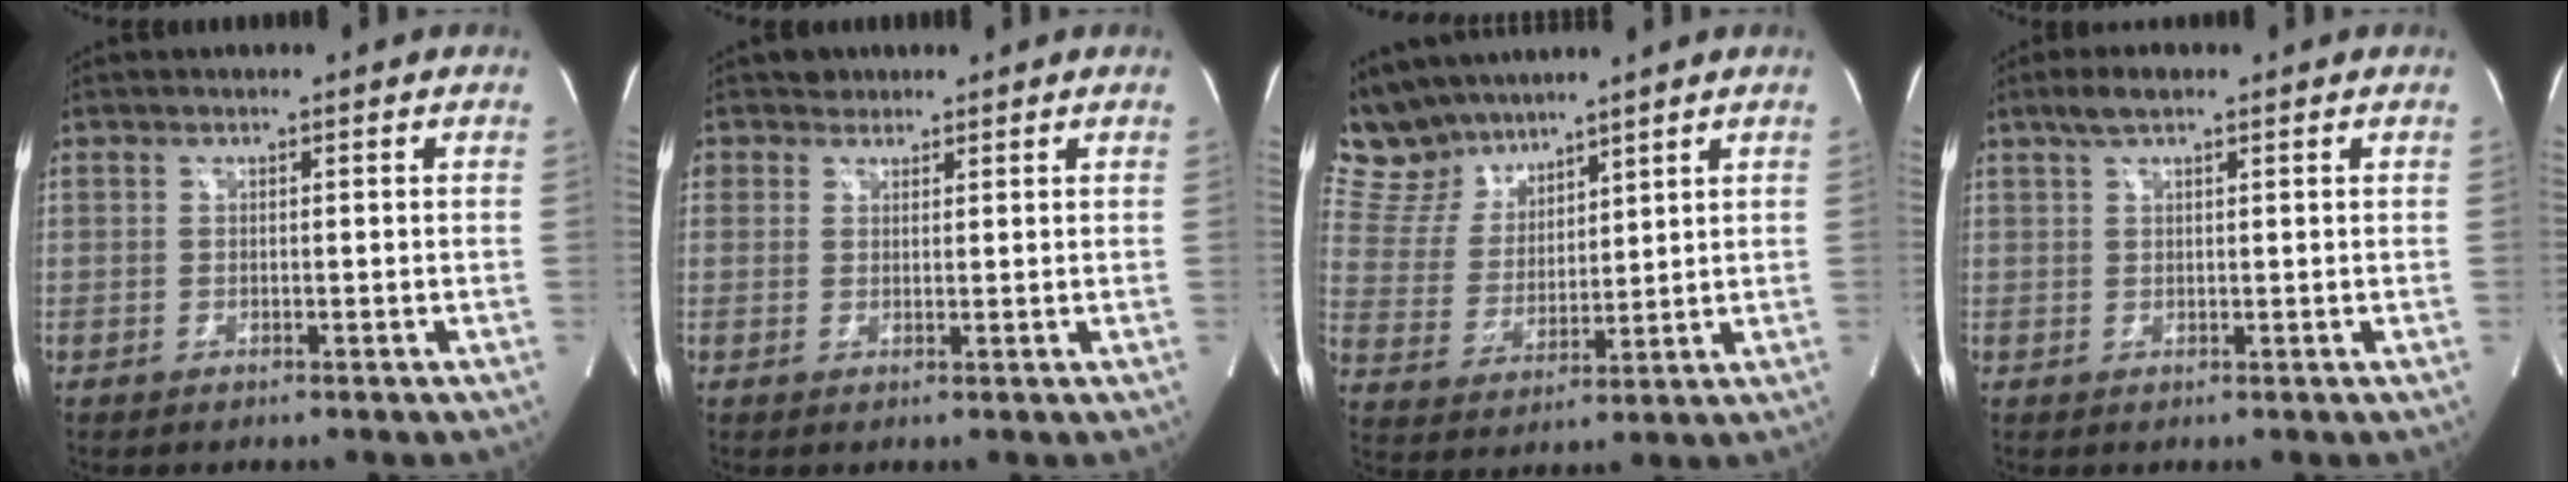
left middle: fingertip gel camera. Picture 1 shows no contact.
{"total": 2.0, "force": [1.4, 1.4, -0.3], "torque": [0.009, 0.006, 0.018]}
{"total": 10.3, "force": [9.2, 4.2, 1.9], "torque": [-0.056, 0.022, 0.192]}
{"total": 3.0, "force": [2.1, 0.9, 2.0], "torque": [-0.046, 0.012, 0.041]}